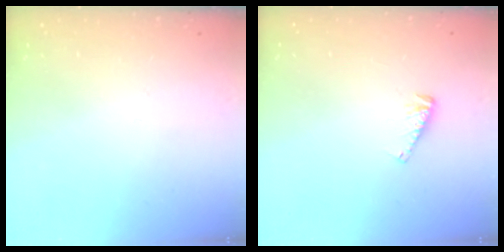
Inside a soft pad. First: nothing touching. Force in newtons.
{"total": 4.4, "press": 4.4, "slide": 0.5}